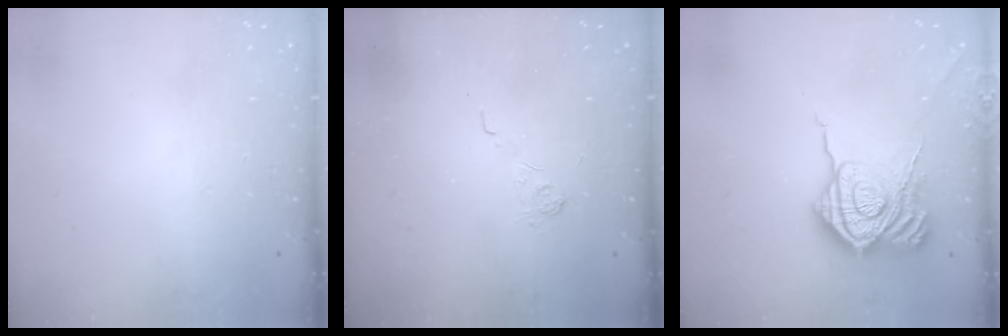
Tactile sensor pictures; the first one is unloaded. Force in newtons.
{"total": 2.0, "press": 1.4, "slide": 1.4}
{"total": 19.4, "press": 19.4, "slide": 1.3}